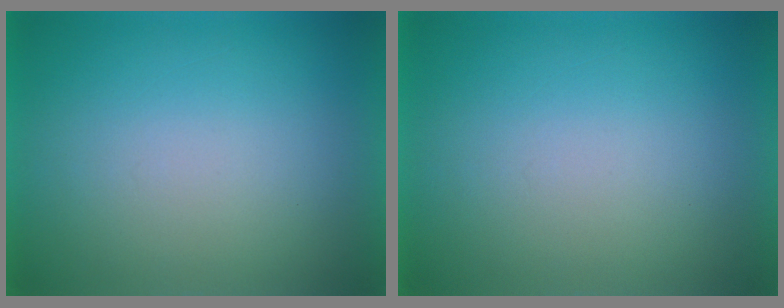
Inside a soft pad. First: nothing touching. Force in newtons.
{"total": 0.0}